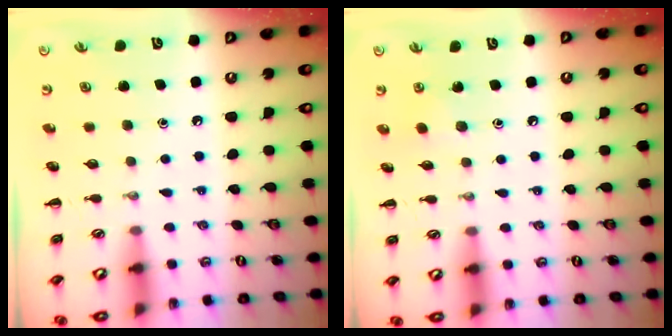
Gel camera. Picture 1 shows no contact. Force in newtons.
{"total": 5.2, "press": 4.9, "slide": 1.7}